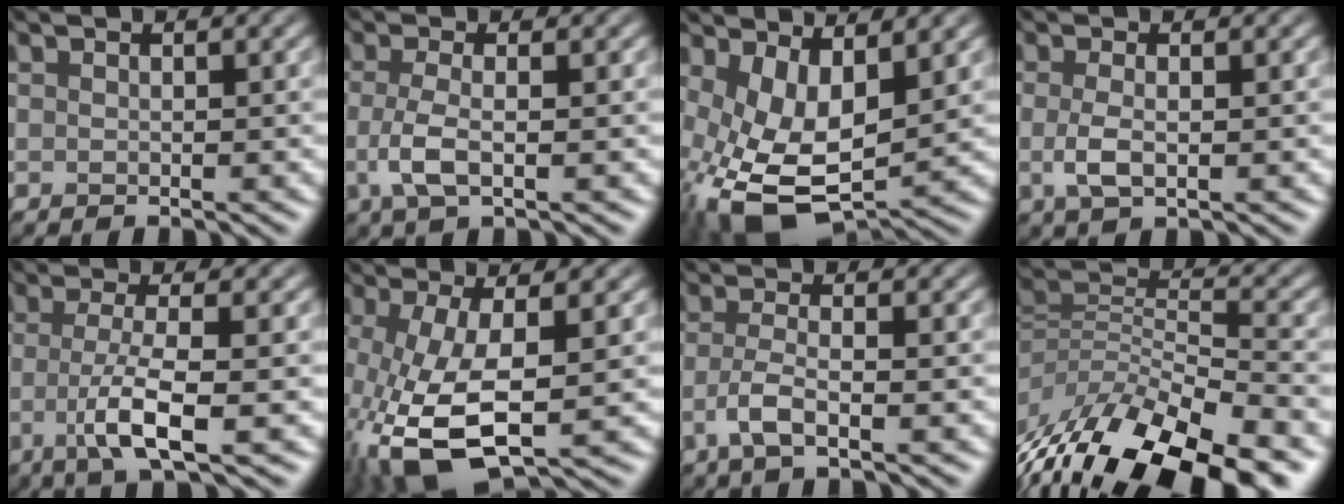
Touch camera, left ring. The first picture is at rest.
{"total": 3.0, "force": [-1.4, 0.7, 2.5], "torque": [-0.061, -0.005, -0.017]}
{"total": 10.2, "force": [-1.4, 5.8, 8.3], "torque": [-0.187, -0.040, 0.005]}
{"total": 2.3, "force": [-0.9, 0.6, 2.0], "torque": [-0.046, -0.002, -0.008]}
{"total": 5.3, "force": [-2.0, 1.0, 4.8], "torque": [-0.089, -0.010, -0.031]}
{"total": 10.9, "force": [-4.1, 4.3, 9.2], "torque": [-0.212, -0.027, -0.052]}
{"total": 3.1, "force": [-1.8, 0.7, 2.3], "torque": [-0.056, -0.008, -0.028]}
{"total": 13.3, "force": [-9.3, 4.7, 8.3], "torque": [-0.168, -0.019, -0.149]}